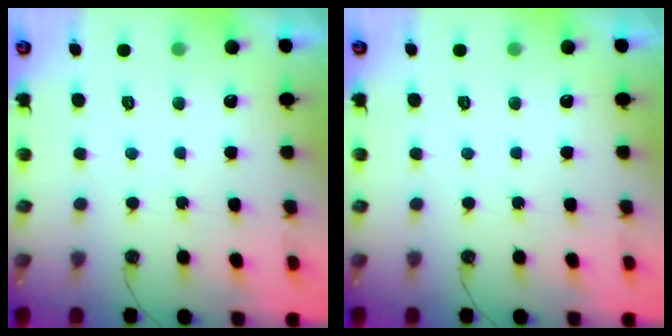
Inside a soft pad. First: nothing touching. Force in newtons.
{"total": 0.0}